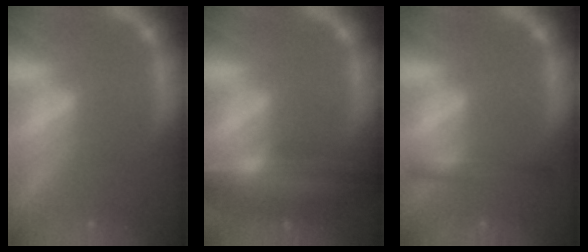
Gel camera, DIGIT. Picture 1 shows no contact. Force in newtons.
{"total": 9.5}
{"total": 2.4}